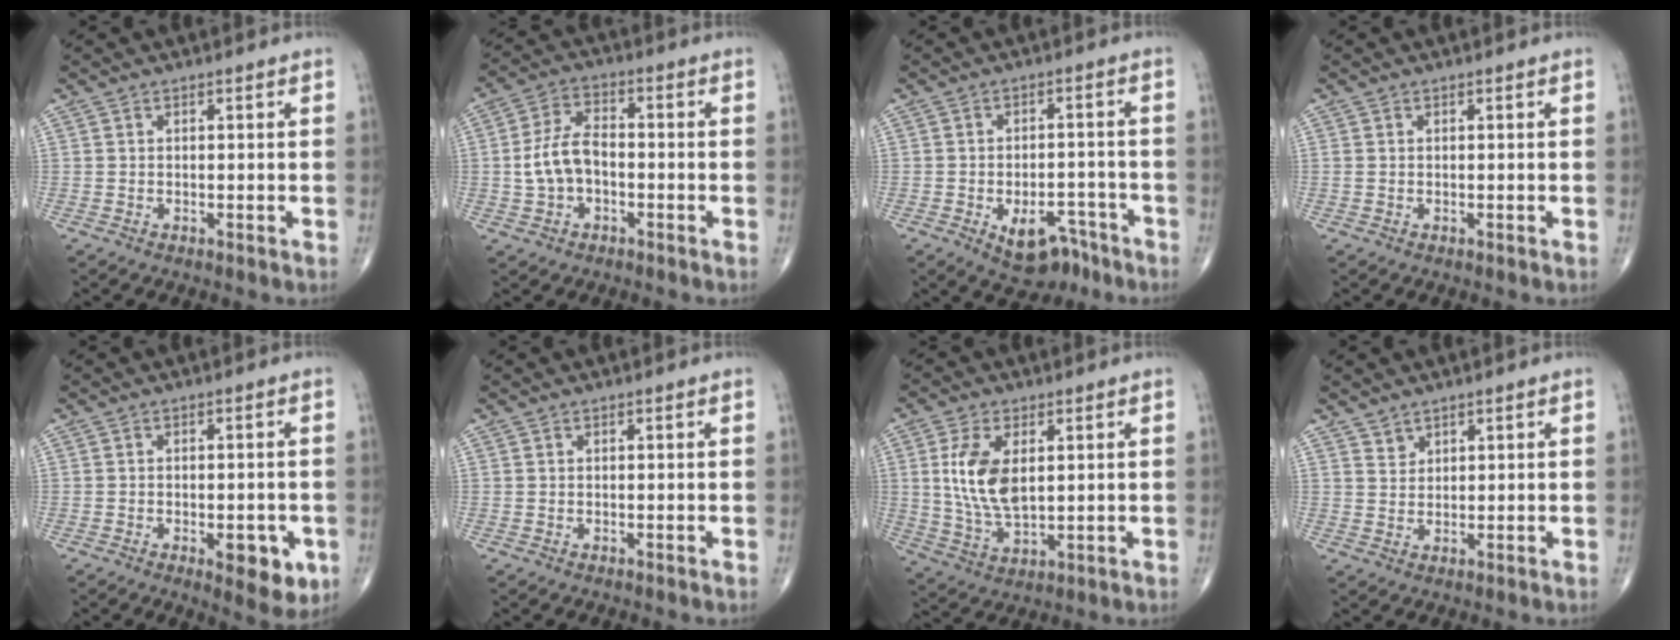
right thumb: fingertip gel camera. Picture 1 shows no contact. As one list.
[{"total": 8.0, "force": [-1.3, 5.0, 6.1], "torque": [-0.122, 0.027, -0.029]}, {"total": 8.7, "force": [-5.0, 5.1, 5.0], "torque": [-0.051, 0.033, -0.065]}, {"total": 0.6, "force": [0.0, 0.4, 0.4], "torque": [-0.015, 0.004, 0.004]}, {"total": 7.8, "force": [-2.7, 3.3, 6.5], "torque": [-0.065, -0.001, -0.027]}, {"total": 0.0}, {"total": 11.0, "force": [2.0, 5.8, 9.1], "torque": [-0.181, -0.013, 0.047]}, {"total": 1.9, "force": [1.6, 1.0, 0.1], "torque": [0.013, -0.013, 0.027]}]